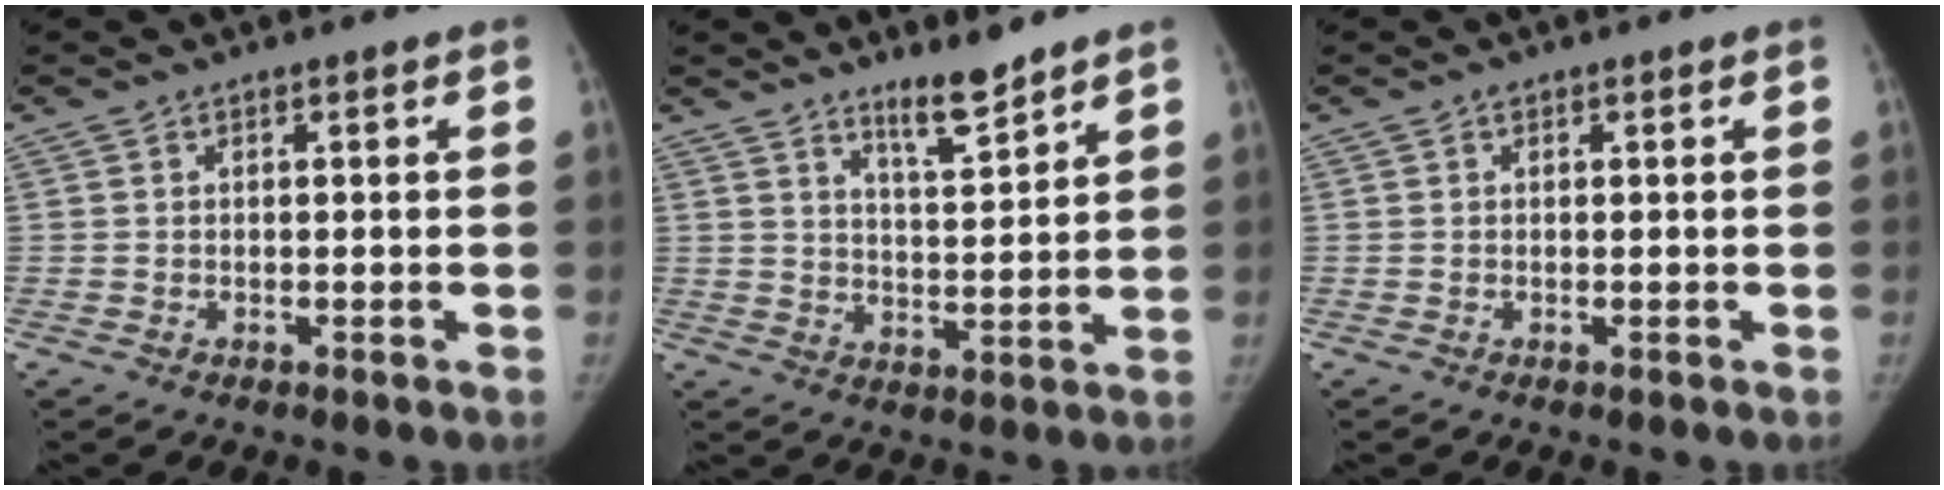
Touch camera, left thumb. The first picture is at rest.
{"total": 6.5, "force": [5.4, 0.8, 3.5], "torque": [-0.051, -0.049, 0.093]}
{"total": 0.6, "force": [0.3, 0.4, 0.2], "torque": [0.000, -0.001, 0.002]}